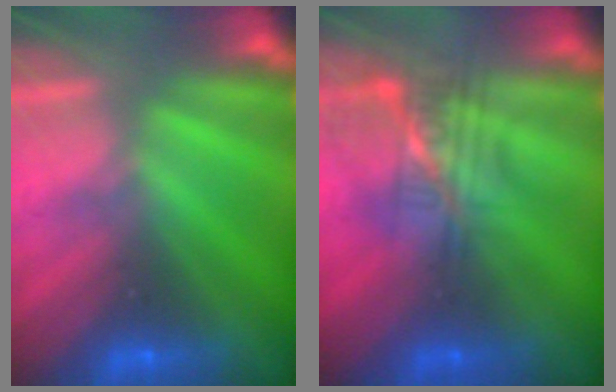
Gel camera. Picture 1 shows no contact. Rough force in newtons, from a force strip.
{"total": 2.4}